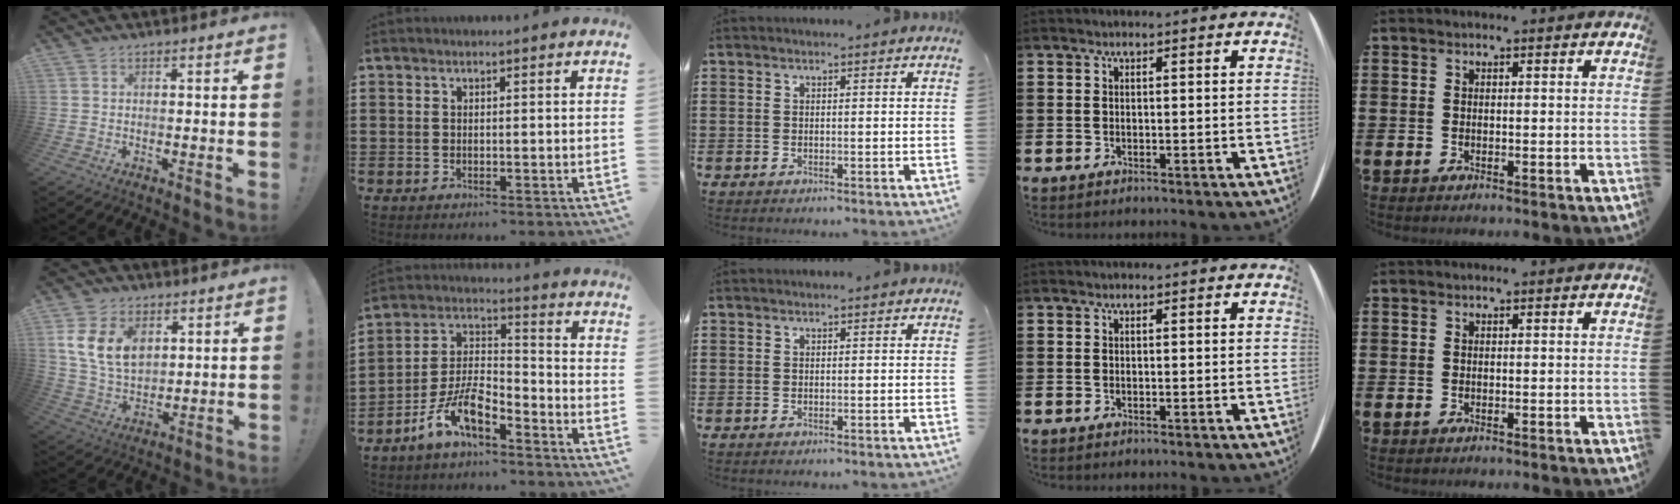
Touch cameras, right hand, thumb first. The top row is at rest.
{"thumb": {"total": 13.1, "force": [4.7, 9.3, 8.0], "torque": [-0.145, -0.013, 0.093]}, "index": {"total": 9.3, "force": [-6.7, 3.6, 5.4], "torque": [-0.125, 0.005, -0.133]}}